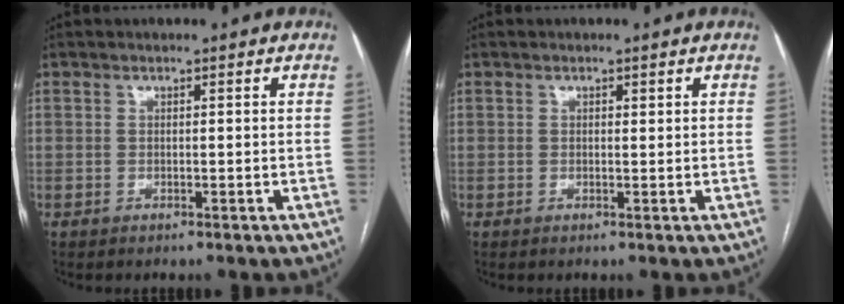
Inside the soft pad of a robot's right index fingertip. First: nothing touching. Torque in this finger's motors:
{"motor_torque": [-0.25, 0.29, -0.02, 0.00]}